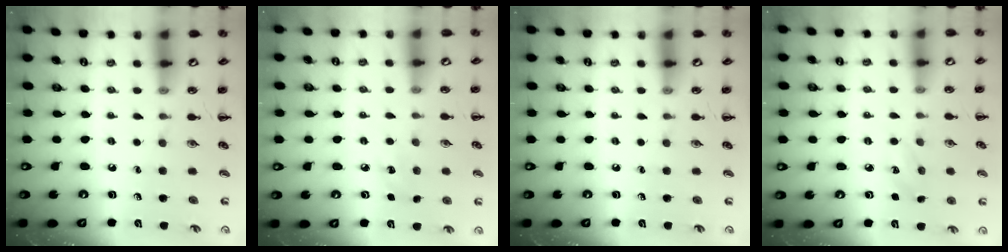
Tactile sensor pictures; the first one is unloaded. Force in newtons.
{"total": 6.4, "press": 6.1, "slide": 1.9}
{"total": 0.0}
{"total": 4.9, "press": 4.7, "slide": 1.3}